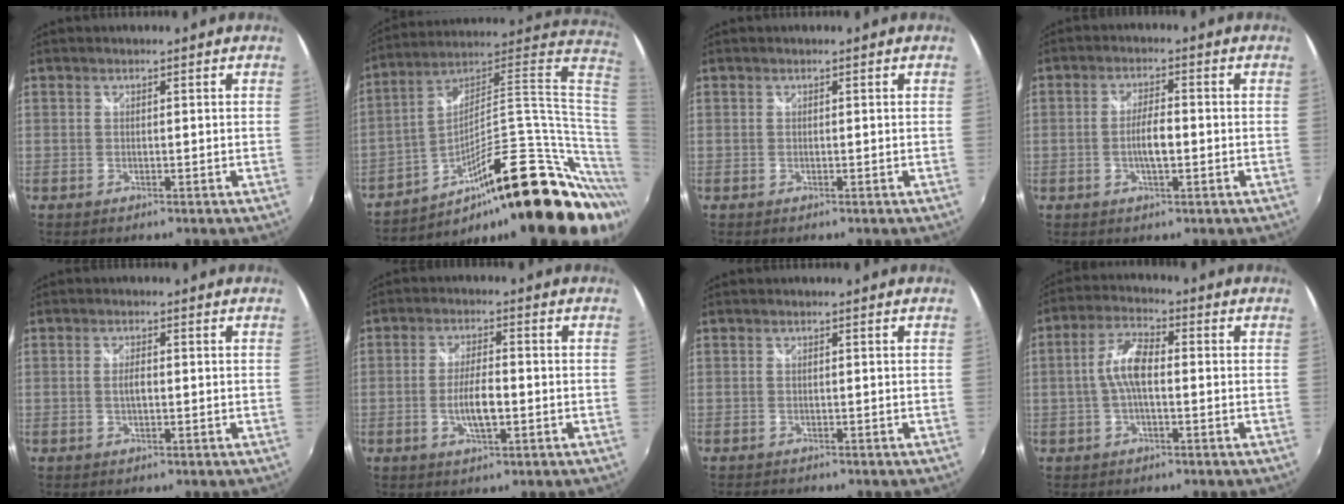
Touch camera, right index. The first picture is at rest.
{"total": 30.8, "force": [-7.9, 9.6, 28.2], "torque": [-0.405, 0.022, -0.113]}
{"total": 0.0}
{"total": 4.5, "force": [-0.9, 1.3, 4.2], "torque": [-0.079, 0.001, -0.016]}
{"total": 2.2, "force": [-0.1, 0.9, 2.0], "torque": [-0.037, 0.000, -0.003]}
{"total": 6.0, "force": [-1.5, 1.8, 5.5], "torque": [-0.108, -0.002, -0.027]}
{"total": 1.3, "force": [-1.2, 0.5, 0.3], "torque": [-0.009, -0.005, -0.019]}
{"total": 6.6, "force": [-0.6, 2.4, 6.1], "torque": [-0.127, 0.016, -0.014]}